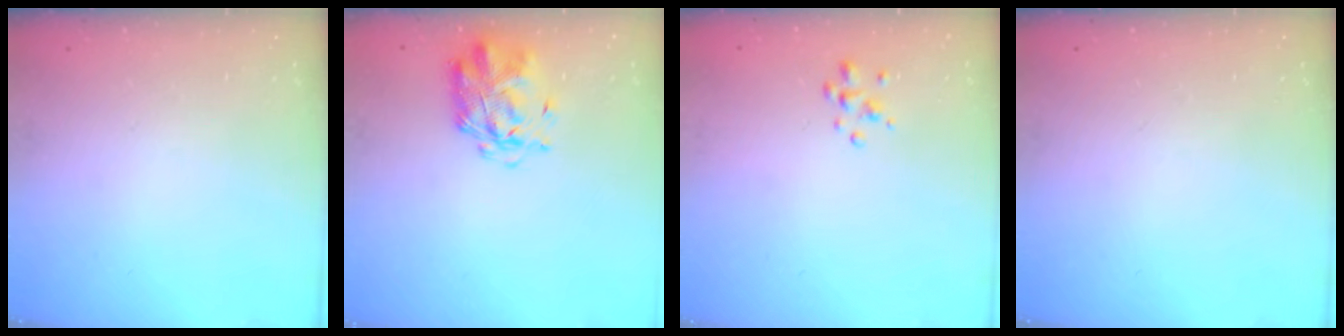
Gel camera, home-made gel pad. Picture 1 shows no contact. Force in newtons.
{"total": 2.9, "press": 2.8, "slide": 0.8}
{"total": 2.3, "press": 2.2, "slide": 0.3}
{"total": 0.0}